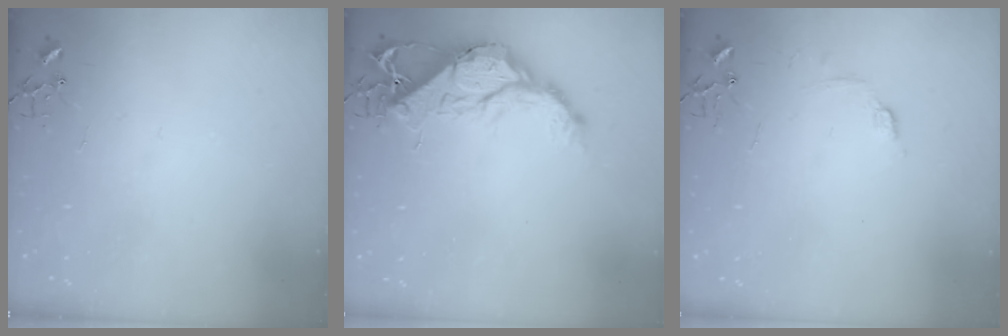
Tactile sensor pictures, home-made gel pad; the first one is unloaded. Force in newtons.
{"total": 17.2, "press": 17.1, "slide": 1.3}
{"total": 6.1, "press": 6.1, "slide": 0.7}